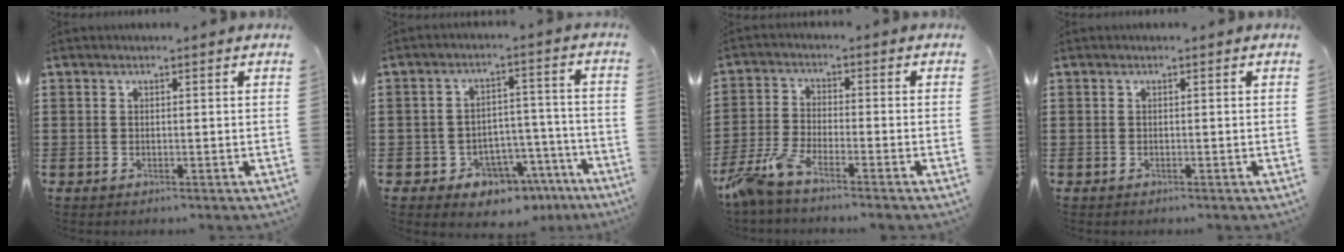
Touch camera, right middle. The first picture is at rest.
{"total": 5.9, "force": [-4.9, 2.9, 1.4], "torque": [-0.027, 0.027, -0.094]}
{"total": 6.3, "force": [-5.0, 0.7, 3.7], "torque": [-0.107, -0.018, -0.104]}
{"total": 0.0}